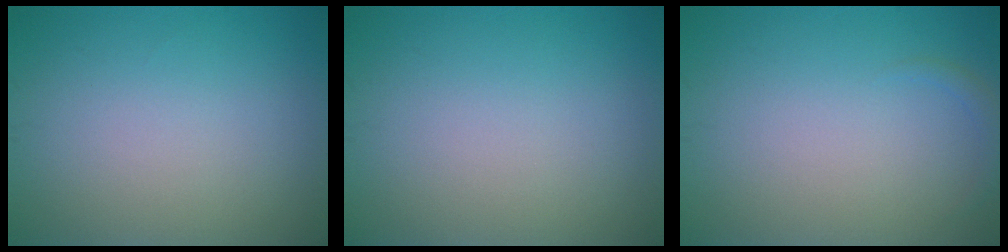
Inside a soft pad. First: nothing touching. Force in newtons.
{"total": 0.0}
{"total": 0.8, "press": 0.8, "slide": 0.0}